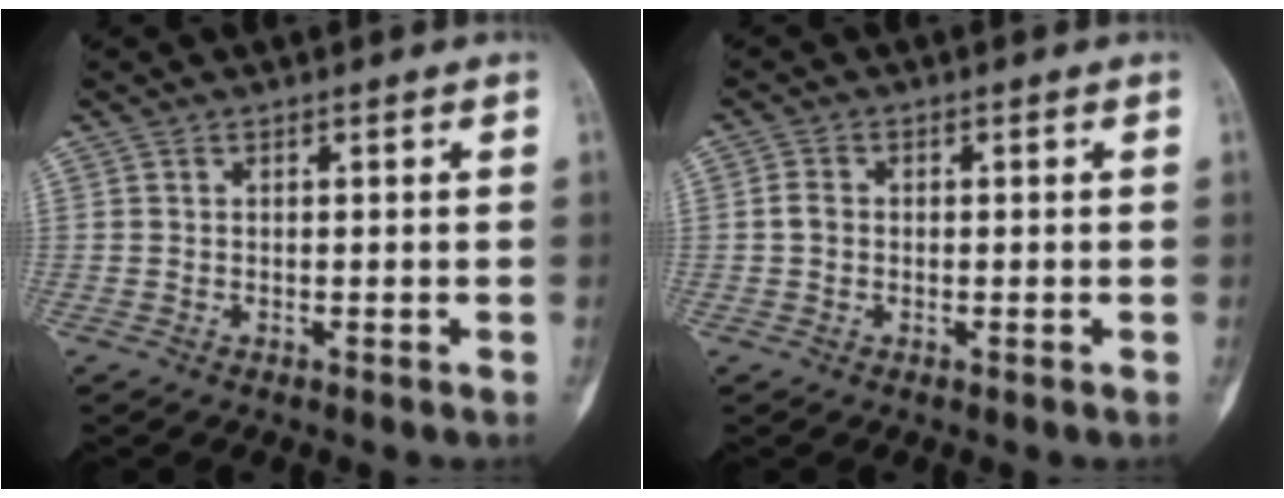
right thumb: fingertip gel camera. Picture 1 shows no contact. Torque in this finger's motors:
{"motor_torque": [-0.02, 0.01, 0.10, -0.13, 0.00]}